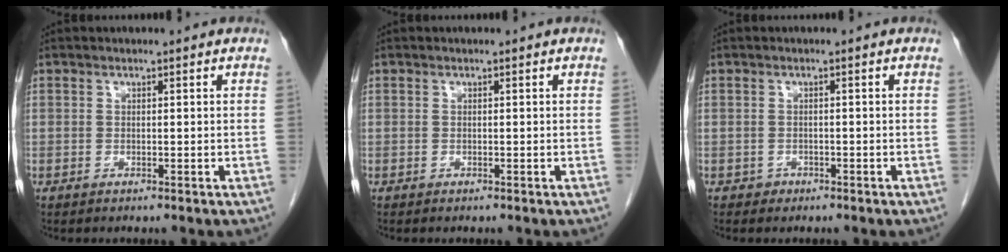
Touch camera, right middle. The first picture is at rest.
{"total": 0.0}
{"total": 1.0, "force": [-0.7, 0.8, 0.0], "torque": [-0.001, 0.003, -0.012]}